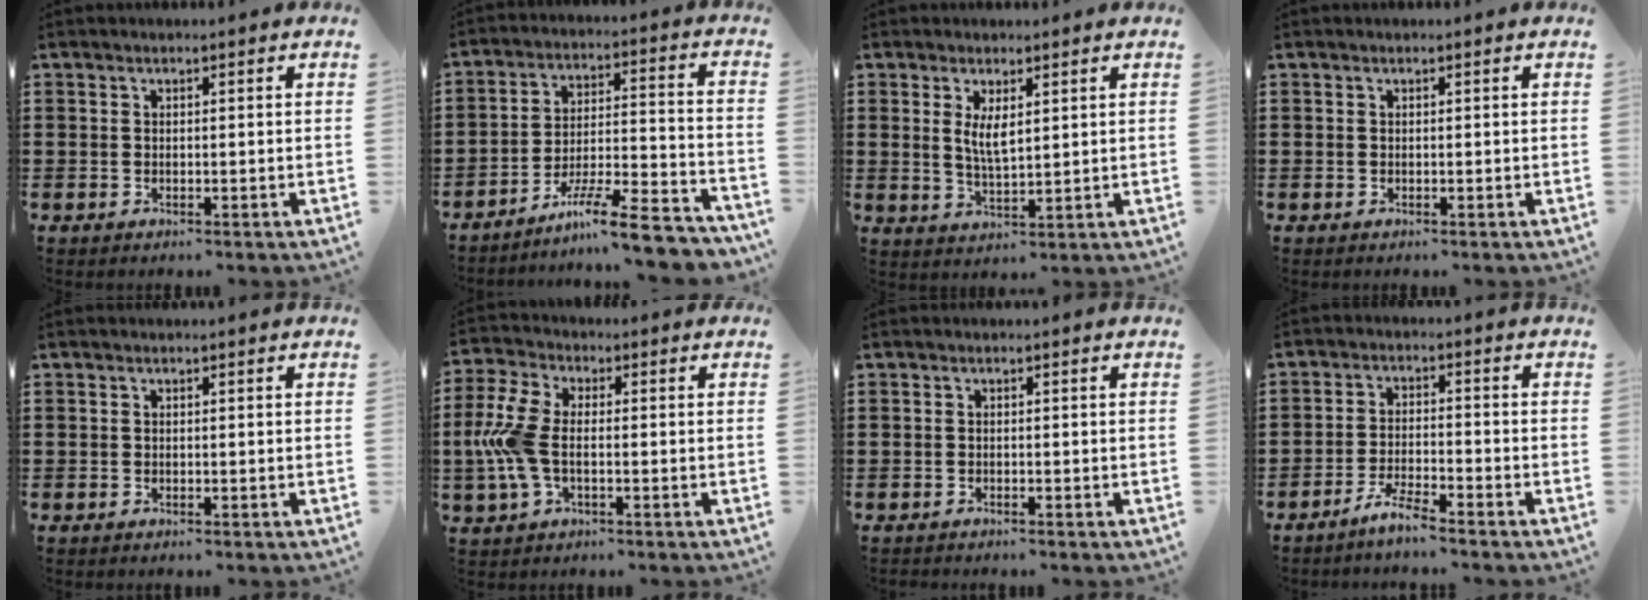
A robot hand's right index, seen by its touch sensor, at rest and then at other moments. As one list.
[{"total": 10.4, "force": [-8.5, 0.7, 5.9], "torque": [-0.088, 0.017, -0.162]}, {"total": 4.0, "force": [1.3, 1.3, 3.5], "torque": [-0.064, -0.001, 0.021]}, {"total": 0.0}, {"total": 0.0}, {"total": 8.3, "force": [-0.7, 4.3, 7.0], "torque": [-0.190, -0.011, -0.025]}, {"total": 0.5, "force": [-0.5, 0.0, 0.0], "torque": [-0.001, -0.002, -0.011]}, {"total": 3.8, "force": [-3.5, -0.2, 1.5], "torque": [-0.041, -0.001, -0.072]}]